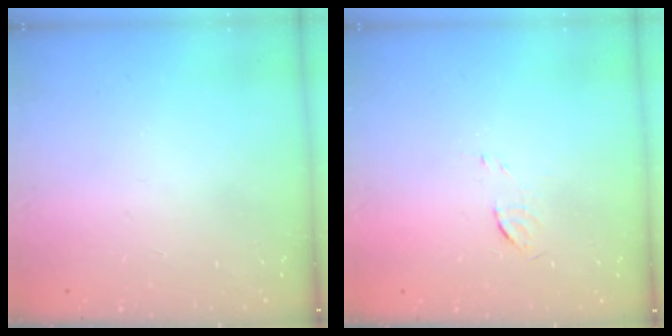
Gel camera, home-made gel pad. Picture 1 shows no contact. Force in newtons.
{"total": 3.3, "press": 3.3, "slide": 0.3}